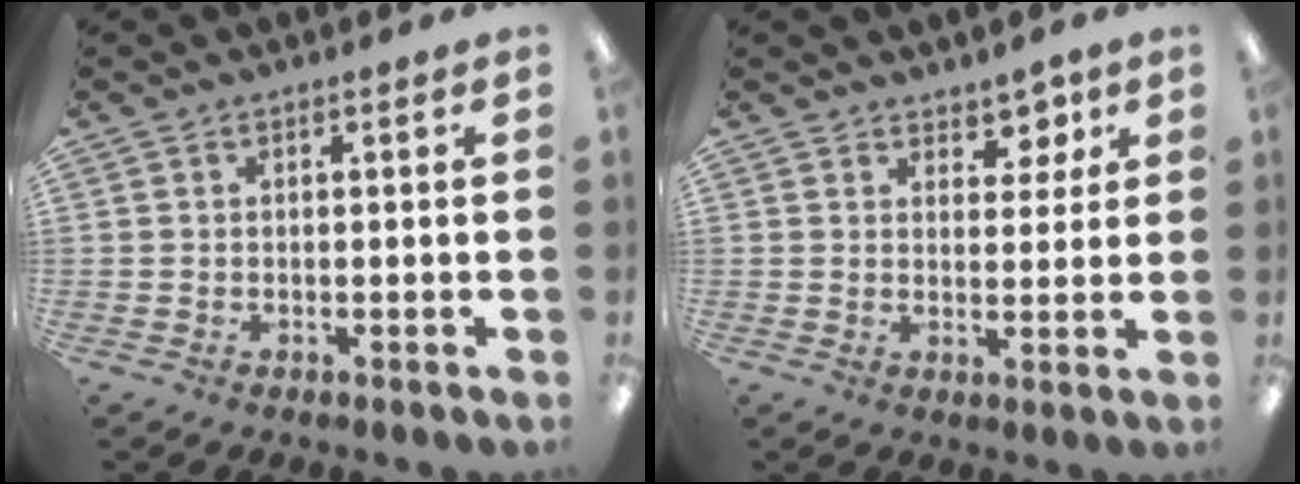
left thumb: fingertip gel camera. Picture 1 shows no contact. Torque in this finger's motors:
{"motor_torque": [-0.21, -0.13, -0.24, -0.05, -0.03]}